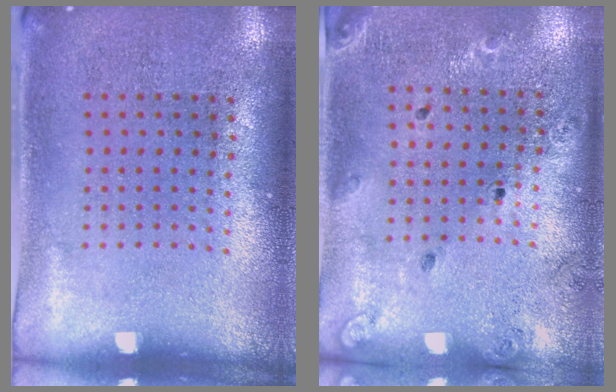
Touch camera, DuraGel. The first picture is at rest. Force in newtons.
{"total": 1.4, "press": 1.4, "slide": 0.2}